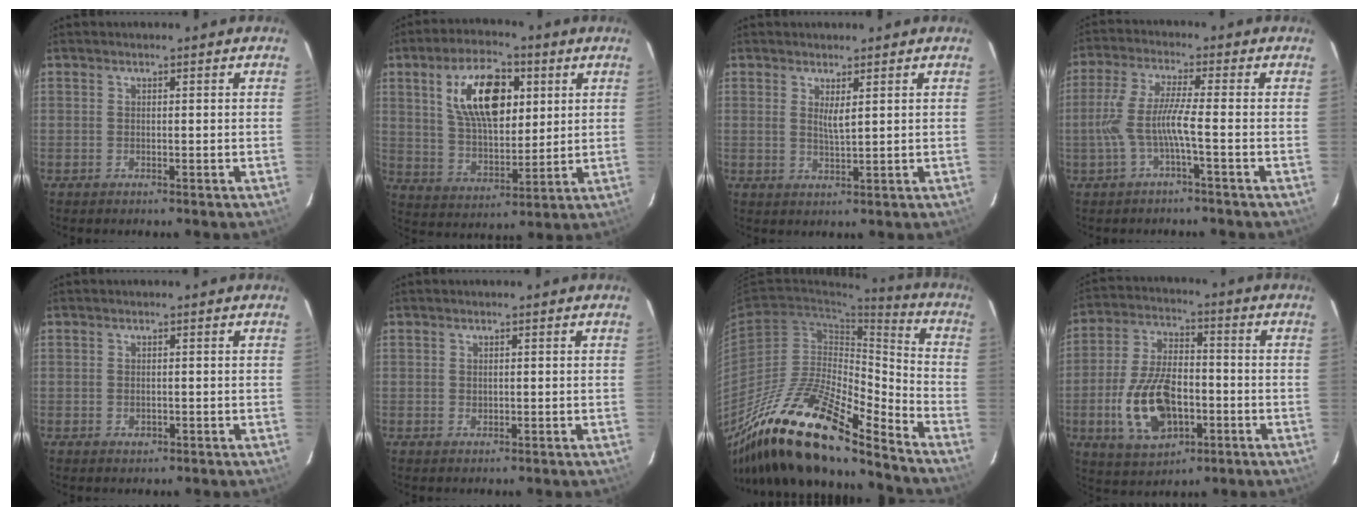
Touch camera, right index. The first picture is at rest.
{"total": 15.1, "force": [5.3, 7.6, 11.9], "torque": [-0.203, 0.019, 0.102]}
{"total": 2.6, "force": [1.1, 0.4, 2.3], "torque": [-0.040, -0.004, 0.020]}
{"total": 7.0, "force": [-2.3, -0.2, 6.6], "torque": [-0.147, -0.001, -0.036]}
{"total": 1.3, "force": [-0.2, 1.0, 0.8], "torque": [-0.012, 0.000, -0.002]}
{"total": 0.8, "force": [0.2, 0.7, 0.4], "torque": [-0.003, 0.000, 0.005]}
{"total": 23.1, "force": [-17.5, 5.4, 14.1], "torque": [-0.250, -0.017, -0.322]}
{"total": 15.3, "force": [-4.4, 8.4, 12.0], "torque": [-0.252, 0.002, -0.067]}